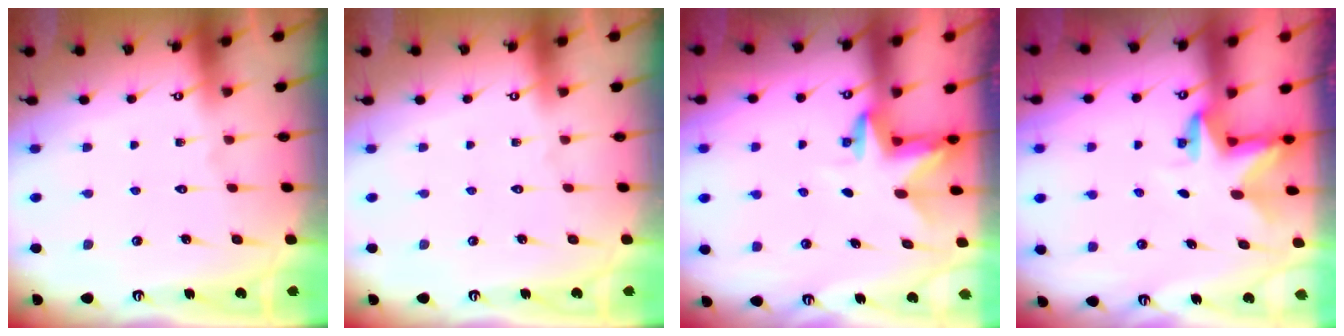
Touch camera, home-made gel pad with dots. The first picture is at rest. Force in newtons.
{"total": 0.0}
{"total": 3.4, "press": 3.4, "slide": 0.1}
{"total": 2.8, "press": 2.8, "slide": 0.2}